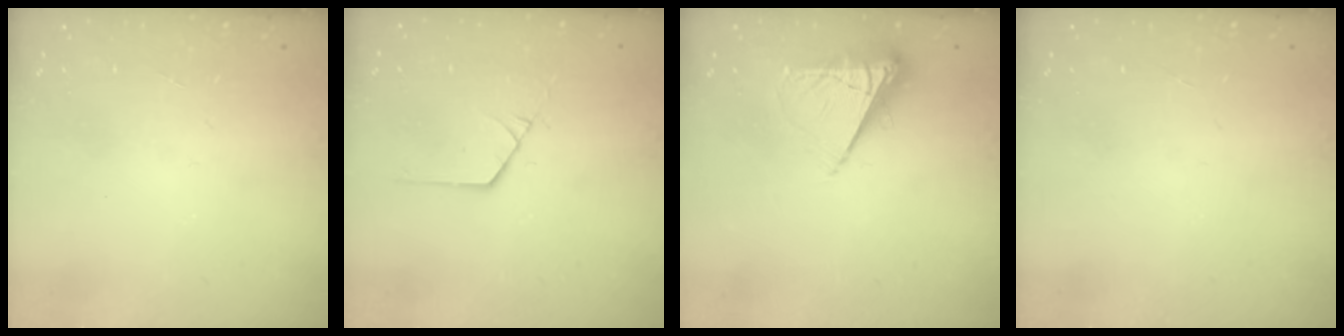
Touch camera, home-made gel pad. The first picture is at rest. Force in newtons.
{"total": 1.3, "press": 1.3, "slide": 0.2}
{"total": 7.8, "press": 7.8, "slide": 1.0}
{"total": 0.0}